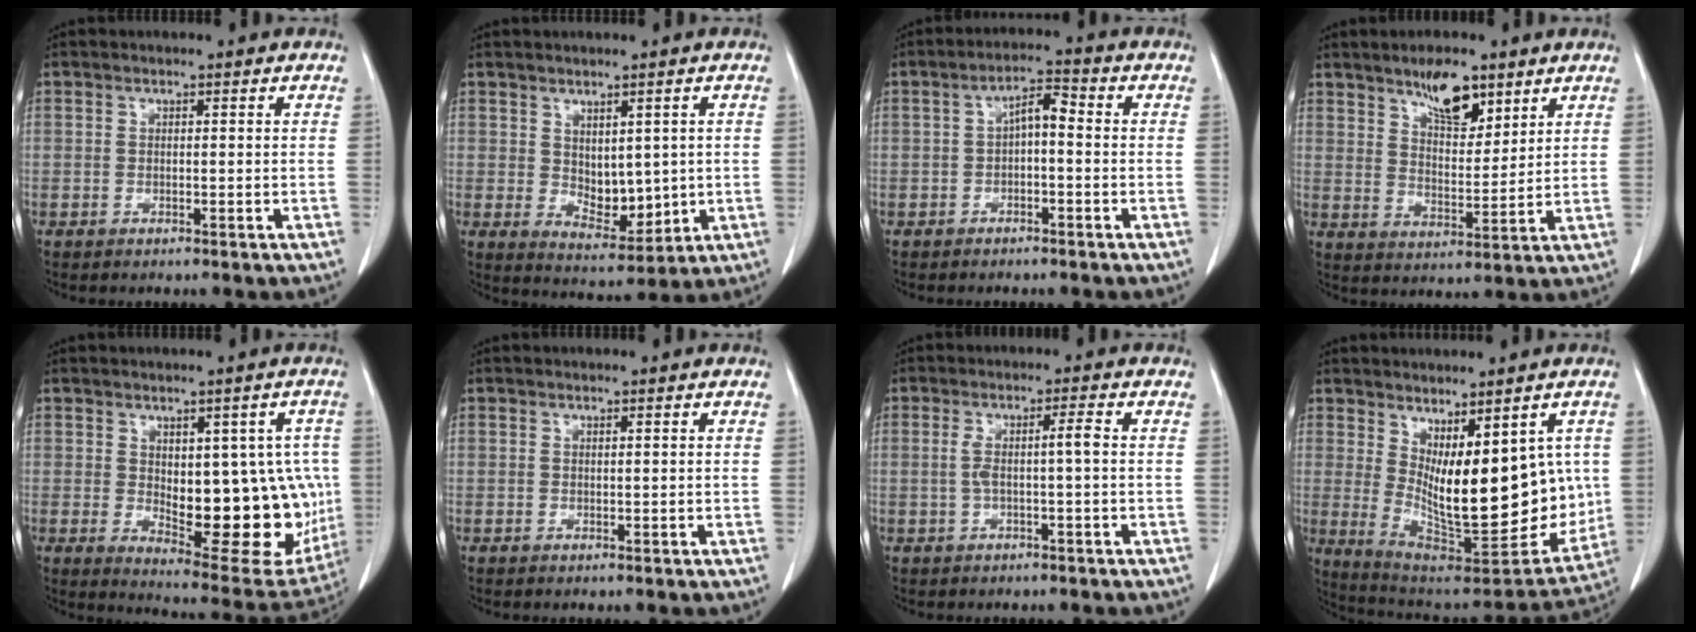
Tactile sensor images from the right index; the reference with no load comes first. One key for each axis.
{"total": 6.6, "fx": 0.5, "fy": 3.7, "fz": 5.5, "tx": -0.080, "ty": -0.006, "tz": 0.027}
{"total": 4.0, "fx": -0.2, "fy": 1.4, "fz": 3.7, "tx": -0.063, "ty": 0.022, "tz": -0.005}
{"total": 8.0, "fx": 5.5, "fy": 2.9, "fz": 5.1, "tx": -0.085, "ty": 0.000, "tz": 0.096}
{"total": 16.3, "fx": -0.5, "fy": 7.0, "fz": 14.7, "tx": -0.176, "ty": -0.002, "tz": 0.018}
{"total": 0.0}
{"total": 3.4, "fx": -0.2, "fy": -0.1, "fz": 3.4, "tx": -0.067, "ty": 0.012, "tz": 0.001}
{"total": 19.0, "fx": 1.8, "fy": 6.7, "fz": 17.7, "tx": -0.261, "ty": -0.037, "tz": 0.053}